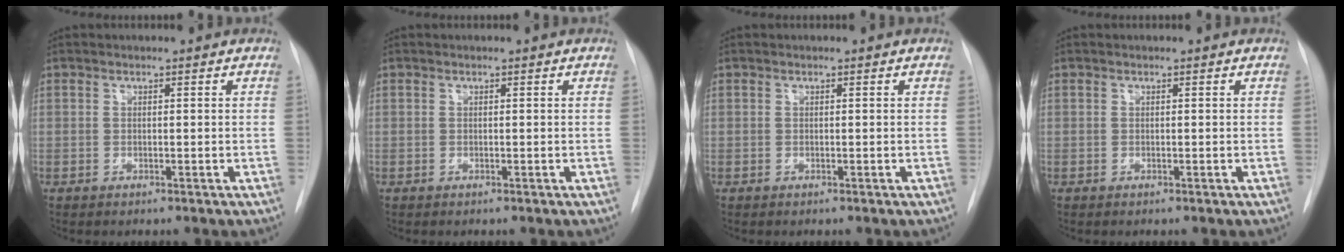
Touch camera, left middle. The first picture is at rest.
{"total": 0.0}
{"total": 0.0}
{"total": 0.0}